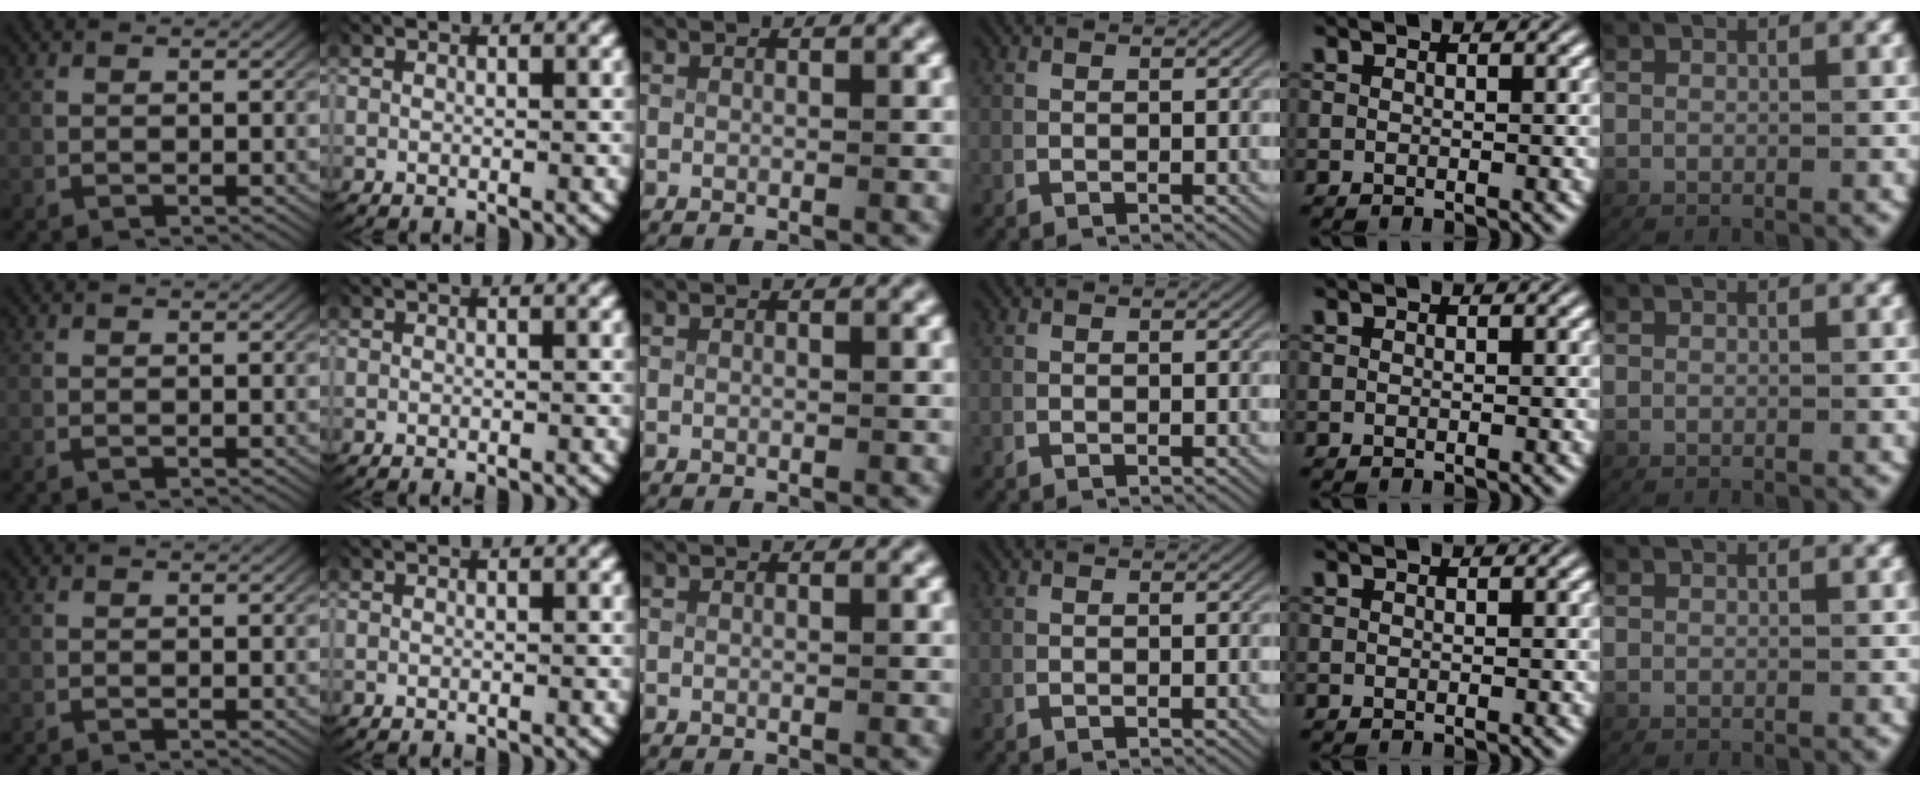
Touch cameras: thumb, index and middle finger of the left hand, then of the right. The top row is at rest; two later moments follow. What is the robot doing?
{"motion": "lift_and_place", "object": "paper towel"}